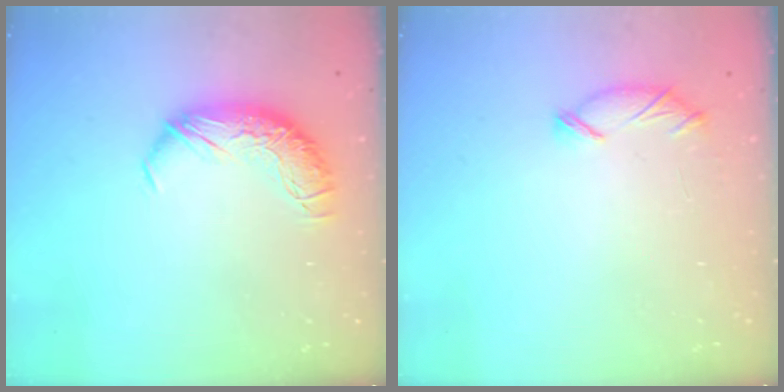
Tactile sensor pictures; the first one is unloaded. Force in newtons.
{"total": 6.2, "press": 6.2, "slide": 0.6}